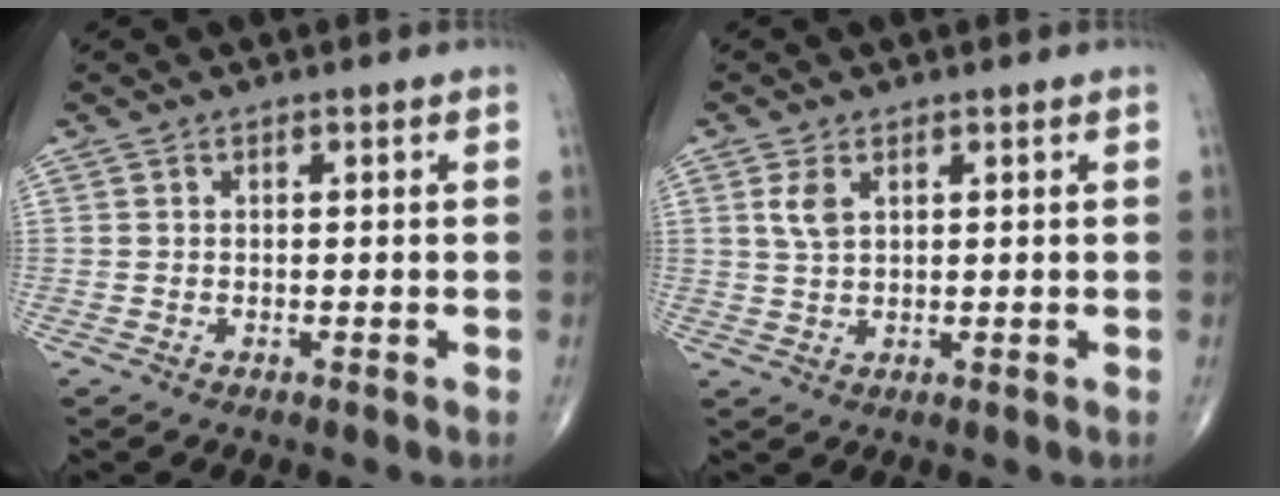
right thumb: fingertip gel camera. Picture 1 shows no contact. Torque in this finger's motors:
{"motor_torque": [-0.26, 0.25, 0.36, 0.11, 0.00]}